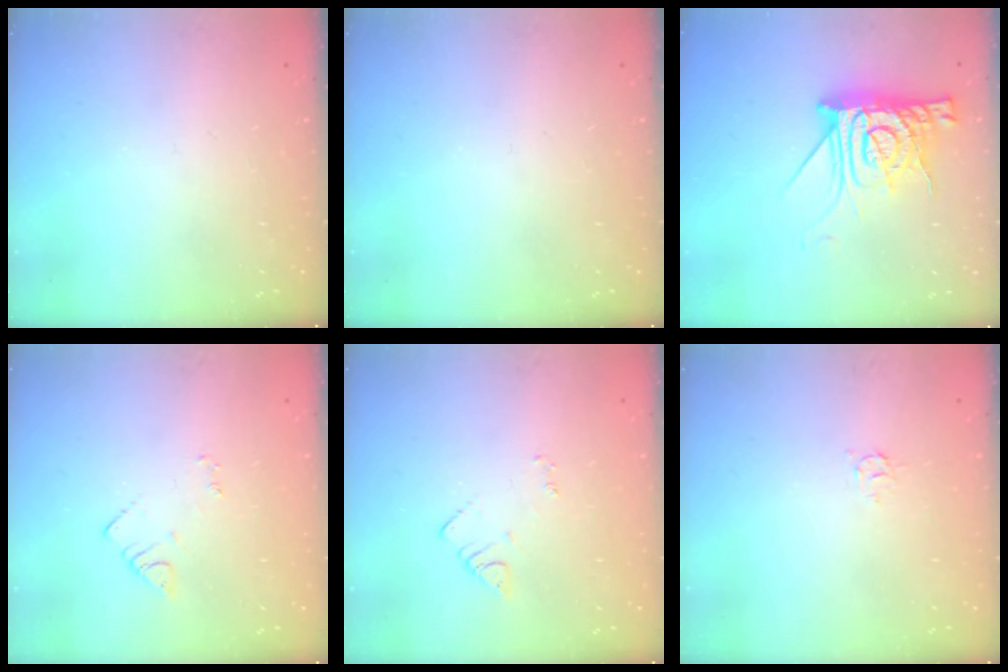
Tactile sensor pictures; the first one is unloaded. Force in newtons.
{"total": 0.0}
{"total": 14.6, "press": 14.5, "slide": 1.7}
{"total": 3.4, "press": 3.4, "slide": 0.6}
{"total": 3.4, "press": 3.4, "slide": 0.6}
{"total": 3.6, "press": 3.6, "slide": 0.3}